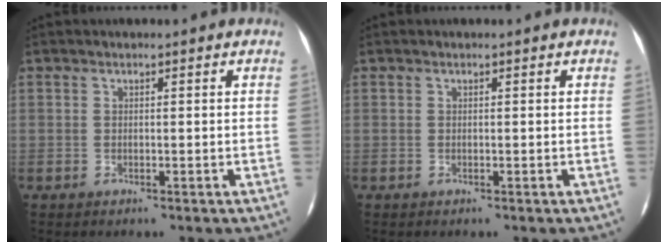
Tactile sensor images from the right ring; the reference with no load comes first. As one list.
[{"total": 0.0}]